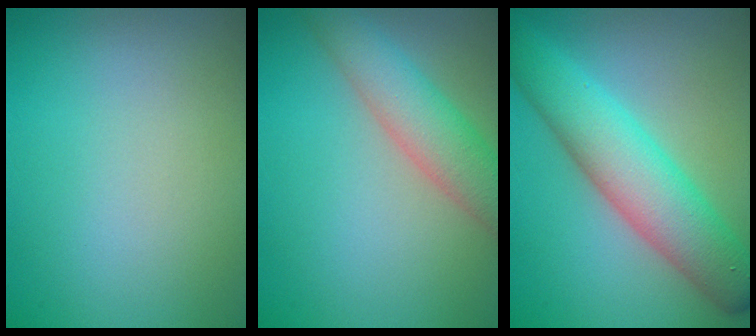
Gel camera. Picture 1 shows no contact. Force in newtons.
{"total": 4.5, "press": 4.5, "slide": 0.2}
{"total": 7.5, "press": 7.5, "slide": 0.3}